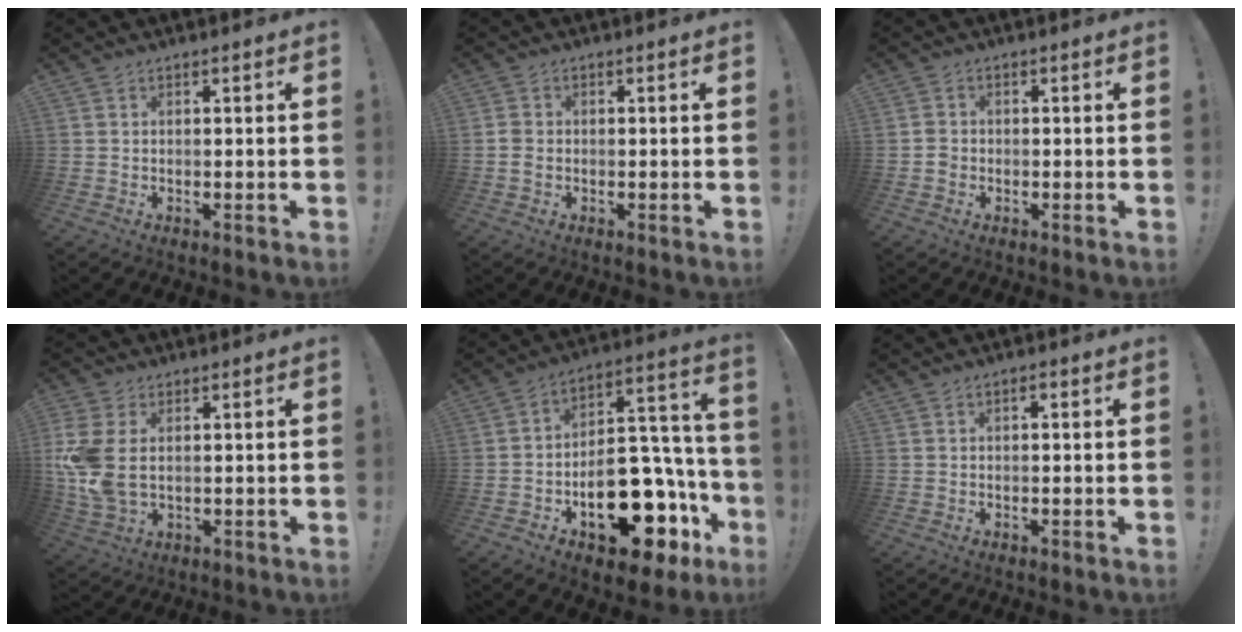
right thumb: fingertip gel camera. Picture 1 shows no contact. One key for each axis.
{"total": 2.3, "fx": -0.5, "fy": 2.0, "fz": 1.1, "tx": -0.021, "ty": 0.008, "tz": -0.007}
{"total": 2.4, "fx": -0.9, "fy": 2.1, "fz": 0.8, "tx": -0.014, "ty": 0.009, "tz": -0.015}
{"total": 11.3, "fx": 1.5, "fy": 7.3, "fz": 8.5, "tx": -0.181, "ty": -0.013, "tz": 0.030}
{"total": 23.0, "fx": -10.5, "fy": 12.1, "fz": 16.4, "tx": -0.236, "ty": 0.071, "tz": -0.154}
{"total": 0.7, "fx": -0.3, "fy": 0.4, "fz": 0.6, "tx": -0.011, "ty": 0.005, "tz": -0.006}